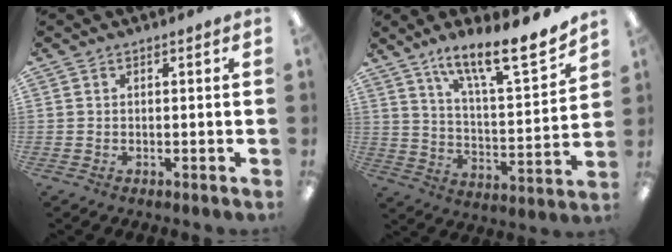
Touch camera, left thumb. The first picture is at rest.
{"total": 15.7, "force": [12.8, 3.0, 8.6], "torque": [-0.139, -0.084, 0.211]}